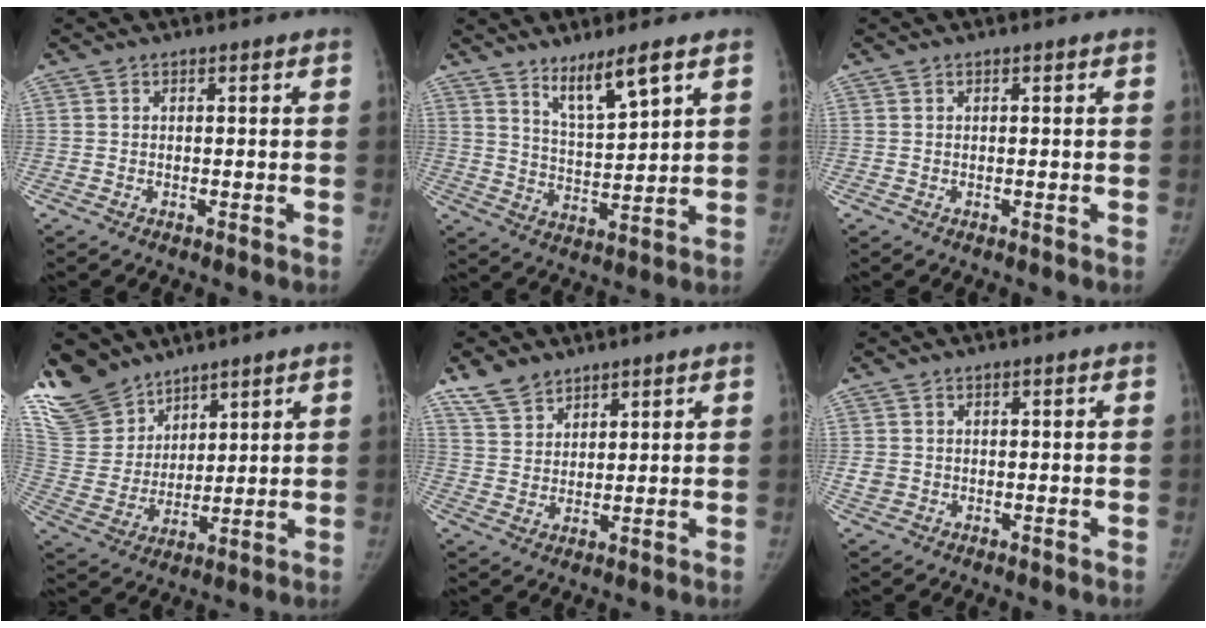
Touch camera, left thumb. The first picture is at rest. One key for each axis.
{"total": 7.8, "fx": 5.4, "fy": 1.0, "fz": 5.5, "tx": -0.096, "ty": -0.048, "tz": 0.105}
{"total": 0.0}
{"total": 15.5, "fx": 12.4, "fy": 8.5, "fz": 4.0, "tx": -0.068, "ty": -0.046, "tz": 0.257}
{"total": 6.0, "fx": 4.7, "fy": 3.3, "fz": 1.6, "tx": -0.016, "ty": -0.020, "tz": 0.100}
{"total": 1.8, "fx": -0.2, "fy": 1.7, "fz": 0.5, "tx": -0.008, "ty": 0.001, "tz": 0.001}